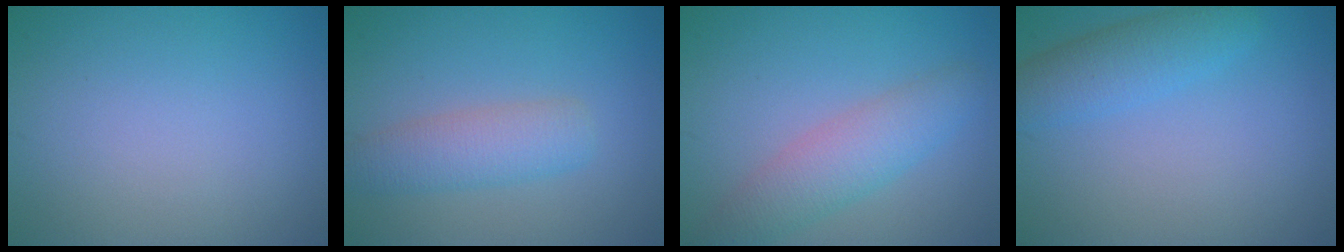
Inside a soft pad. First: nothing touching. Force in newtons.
{"total": 3.5, "press": 3.5, "slide": 0.1}
{"total": 4.0, "press": 4.0, "slide": 0.1}
{"total": 3.2, "press": 3.2, "slide": 0.1}